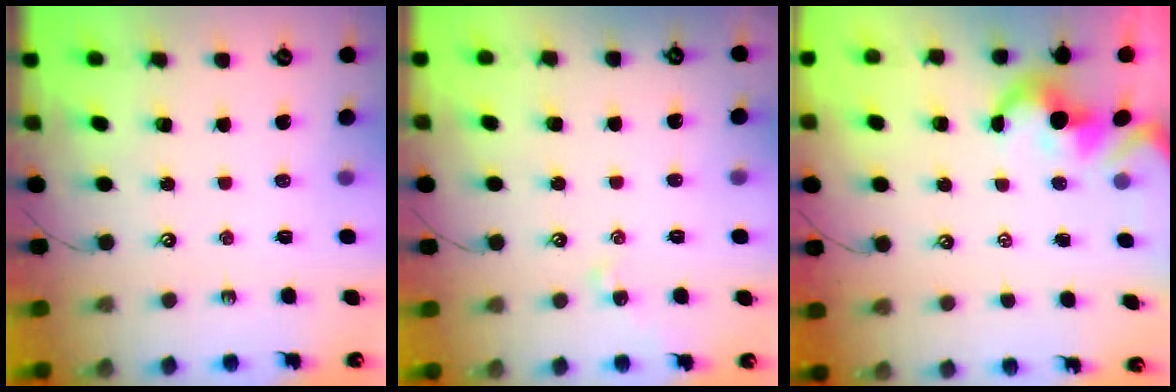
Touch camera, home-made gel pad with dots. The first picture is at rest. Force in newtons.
{"total": 1.1, "press": 1.0, "slide": 0.4}
{"total": 1.7, "press": 1.4, "slide": 1.0}